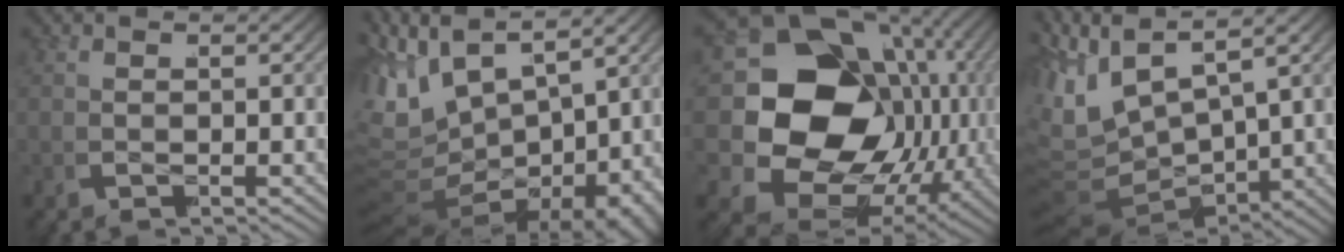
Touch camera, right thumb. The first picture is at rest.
{"total": 13.8, "force": [-0.9, 9.1, 10.4], "torque": [-0.207, -0.021, -0.005]}
{"total": 24.3, "force": [0.6, 18.0, 16.4], "torque": [-0.281, -0.046, 0.015]}
{"total": 11.9, "force": [1.3, 8.5, 8.3], "torque": [-0.186, -0.016, 0.020]}